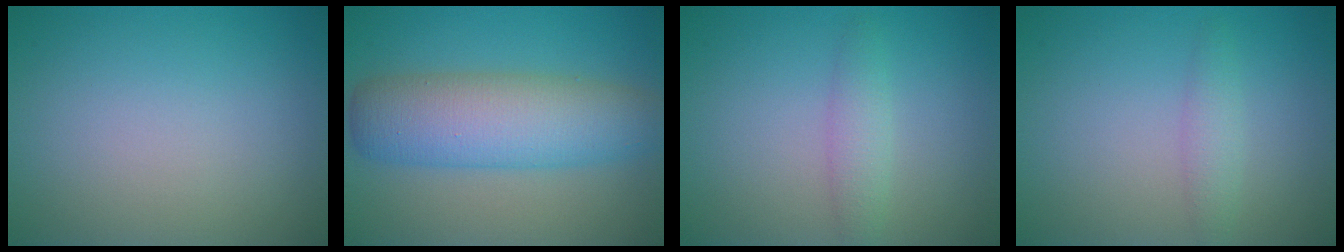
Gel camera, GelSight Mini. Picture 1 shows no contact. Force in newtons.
{"total": 7.6, "press": 7.6, "slide": 0.1}
{"total": 1.8, "press": 1.8, "slide": 0.0}
{"total": 1.6, "press": 1.6, "slide": 0.1}